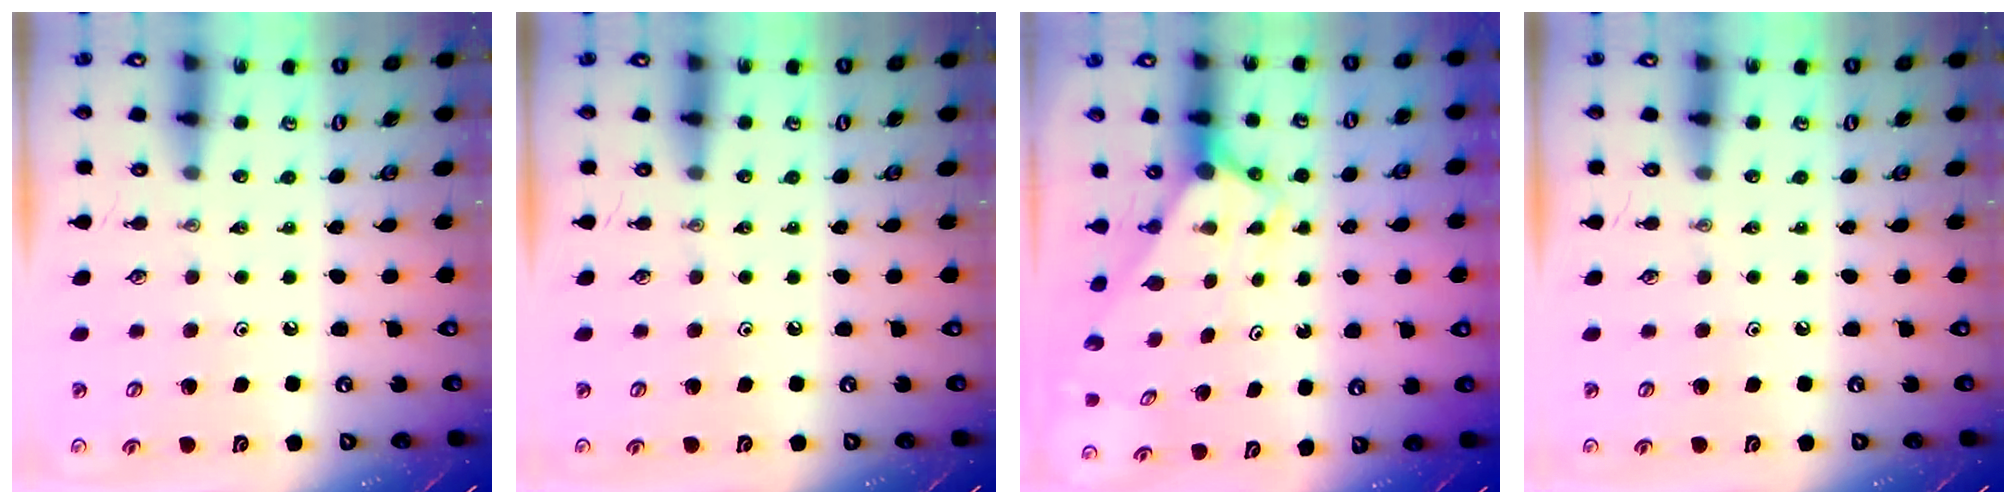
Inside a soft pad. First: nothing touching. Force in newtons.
{"total": 0.0}
{"total": 2.9, "press": 2.9, "slide": 0.3}
{"total": 0.0}